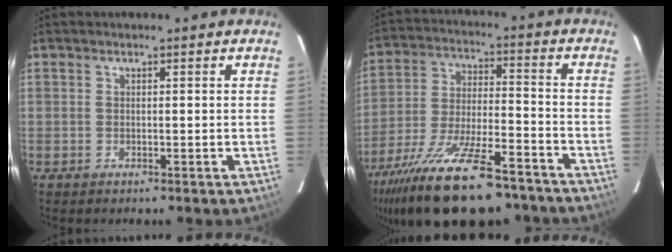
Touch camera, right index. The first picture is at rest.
{"total": 25.2, "force": [-19.4, 7.2, 14.4], "torque": [-0.276, -0.051, -0.300]}